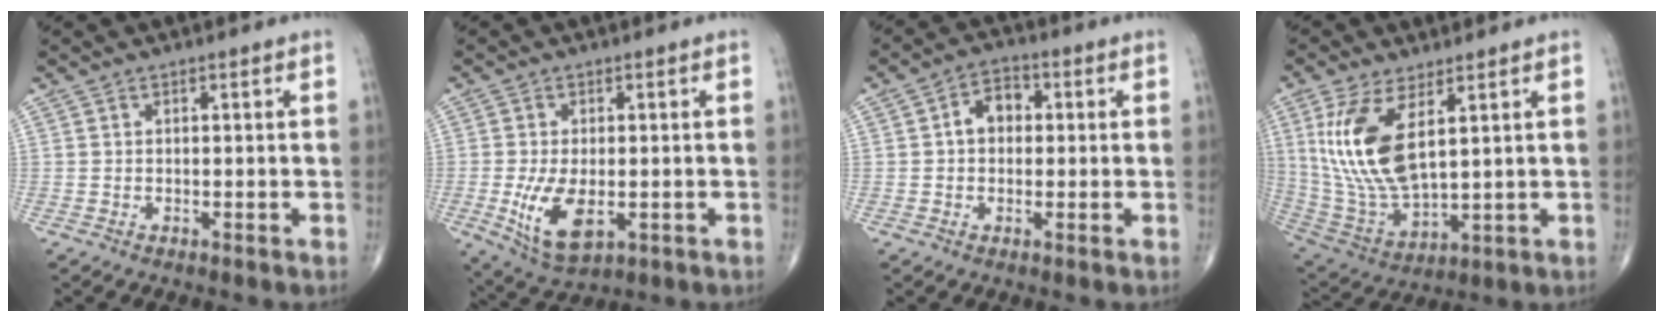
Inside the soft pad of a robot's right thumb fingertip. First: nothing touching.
{"total": 9.3, "force": [-1.9, 4.8, 7.7], "torque": [-0.146, -0.016, -0.021]}
{"total": 5.5, "force": [0.5, 4.1, 3.6], "torque": [-0.043, 0.017, -0.001]}
{"total": 15.5, "force": [4.9, 6.8, 13.1], "torque": [-0.270, -0.026, 0.112]}